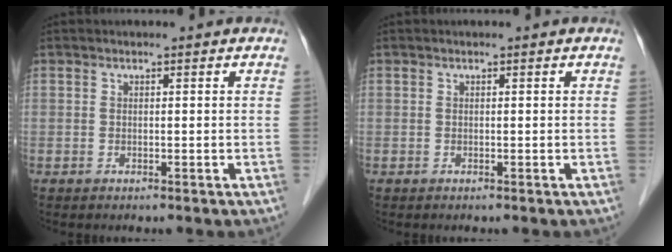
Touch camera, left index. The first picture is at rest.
{"total": 0.0}